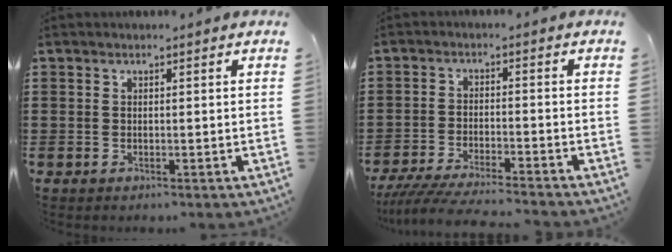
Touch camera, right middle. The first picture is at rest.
{"total": 5.0, "force": [-4.7, 0.0, 1.8], "torque": [-0.043, -0.018, -0.093]}